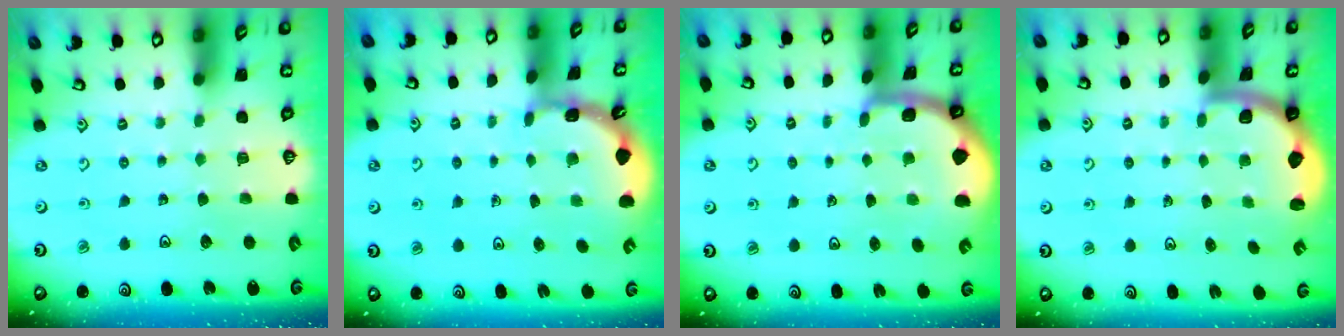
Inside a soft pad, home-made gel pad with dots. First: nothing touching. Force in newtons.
{"total": 2.0, "press": 2.0, "slide": 0.1}
{"total": 2.4, "press": 2.4, "slide": 0.4}
{"total": 2.0, "press": 2.0, "slide": 0.5}